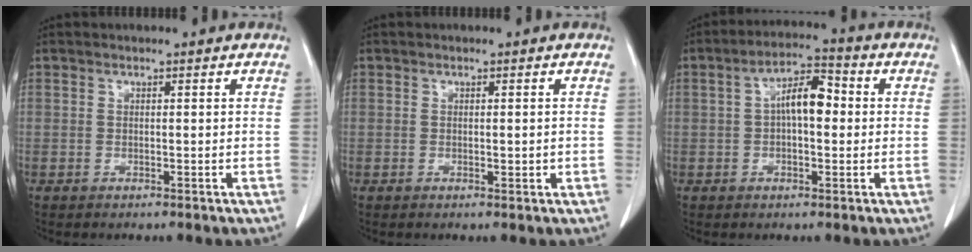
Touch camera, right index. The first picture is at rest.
{"total": 1.3, "force": [-0.1, 0.4, 1.2], "torque": [-0.019, -0.002, 0.002]}
{"total": 7.2, "force": [0.6, 2.7, 6.6], "torque": [-0.117, 0.025, 0.004]}